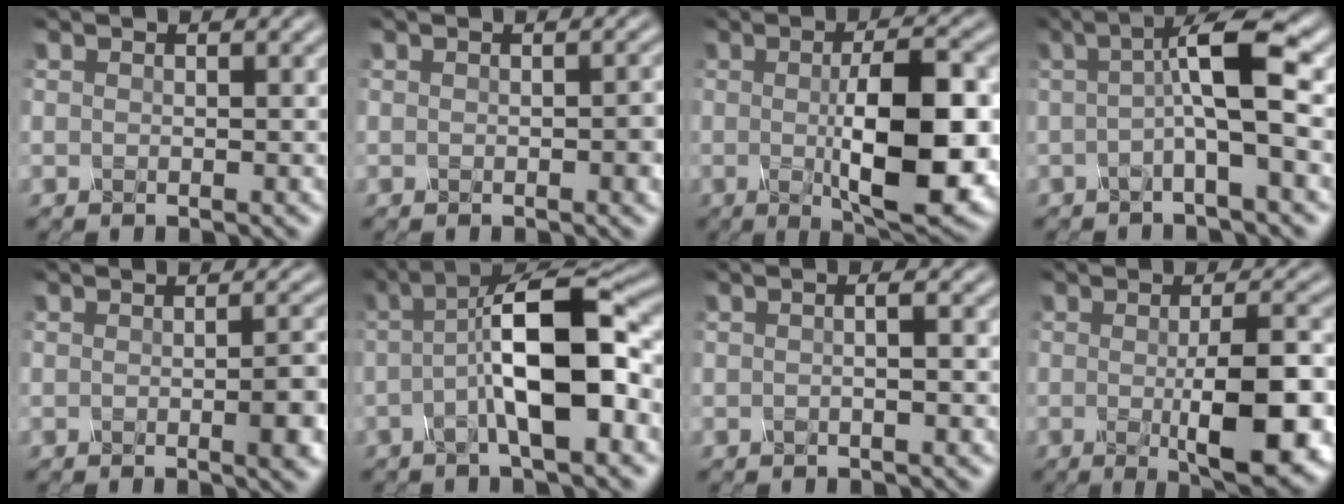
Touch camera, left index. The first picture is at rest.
{"total": 1.5, "force": [-0.5, 0.5, 1.3], "torque": [-0.017, 0.000, -0.006]}
{"total": 10.3, "force": [-0.6, 3.1, 9.8], "torque": [-0.149, -0.011, -0.005]}
{"total": 5.4, "force": [-0.1, 0.8, 5.3], "torque": [-0.086, 0.016, -0.012]}
{"total": 3.2, "force": [-0.8, 0.8, 3.0], "torque": [-0.042, -0.002, -0.010]}
{"total": 9.2, "force": [-1.1, 2.5, 8.8], "torque": [-0.138, 0.024, -0.027]}
{"total": 2.1, "force": [0.3, 0.9, 1.9], "torque": [-0.002, -0.001, -0.016]}
{"total": 8.3, "force": [-1.2, 2.3, 7.9], "torque": [-0.118, -0.010, -0.016]}